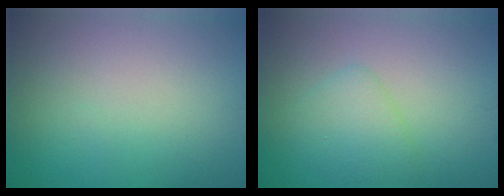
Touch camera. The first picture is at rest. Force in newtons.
{"total": 2.7, "press": 2.7, "slide": 0.1}